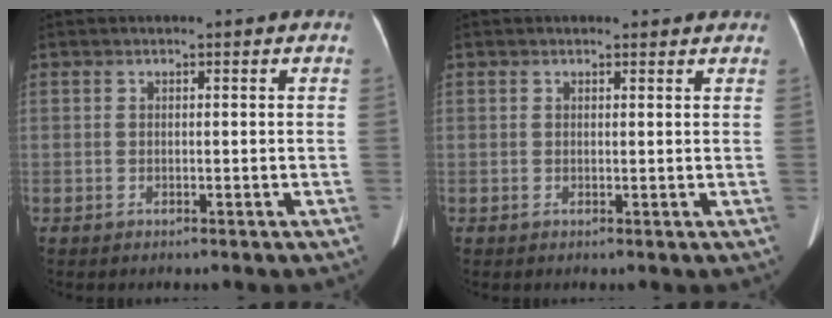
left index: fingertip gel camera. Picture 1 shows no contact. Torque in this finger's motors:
{"motor_torque": [0.17, 0.01, -0.15, 0.01]}